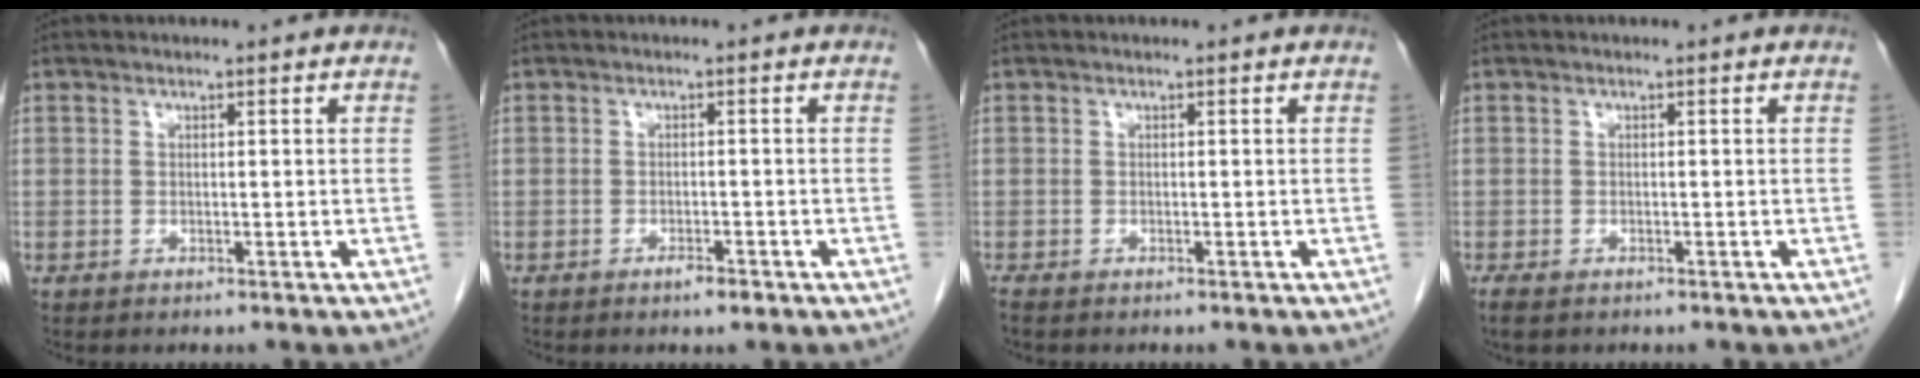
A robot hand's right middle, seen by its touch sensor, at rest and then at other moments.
{"total": 1.7, "force": [-1.1, 0.3, 1.2], "torque": [-0.021, -0.001, -0.016]}
{"total": 1.3, "force": [-1.1, 0.3, 0.5], "torque": [-0.012, -0.004, -0.017]}
{"total": 2.5, "force": [-1.8, 1.0, 1.3], "torque": [-0.024, -0.006, -0.025]}